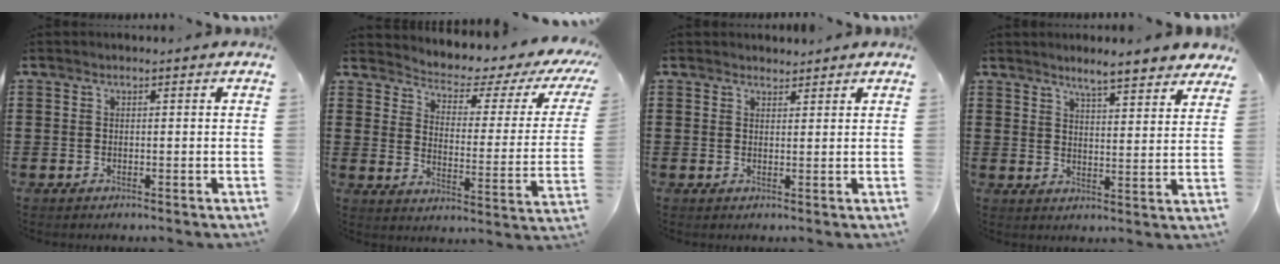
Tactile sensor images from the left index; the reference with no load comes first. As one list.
[{"total": 2.6, "force": [2.1, 0.8, 1.3], "torque": [-0.036, -0.029, 0.022]}, {"total": 1.5, "force": [1.5, 0.4, -0.1], "torque": [-0.003, 0.004, 0.030]}, {"total": 4.7, "force": [4.5, -0.2, 1.4], "torque": [-0.038, -0.024, 0.075]}]